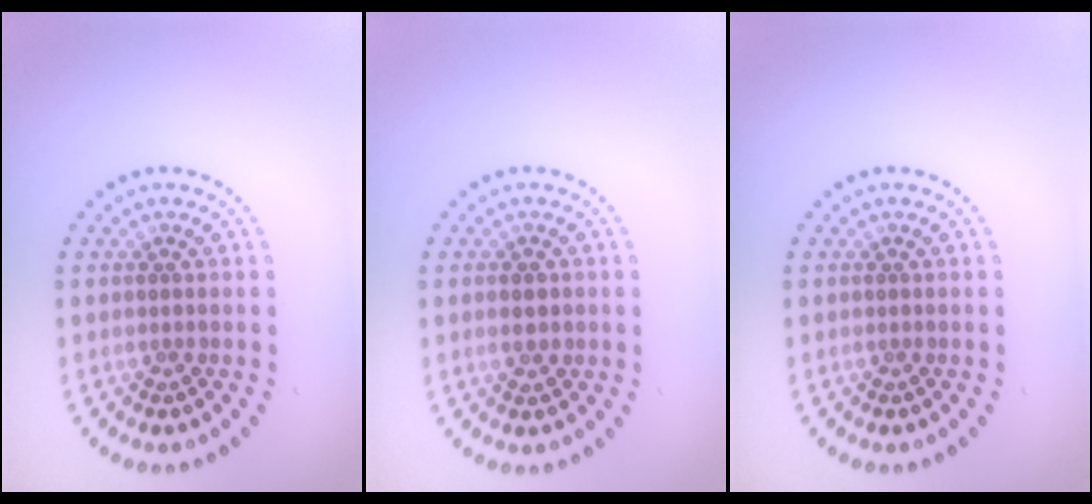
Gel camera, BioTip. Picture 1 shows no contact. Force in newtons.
{"total": 2.2, "press": 2.2, "slide": 0.1}
{"total": 0.0}